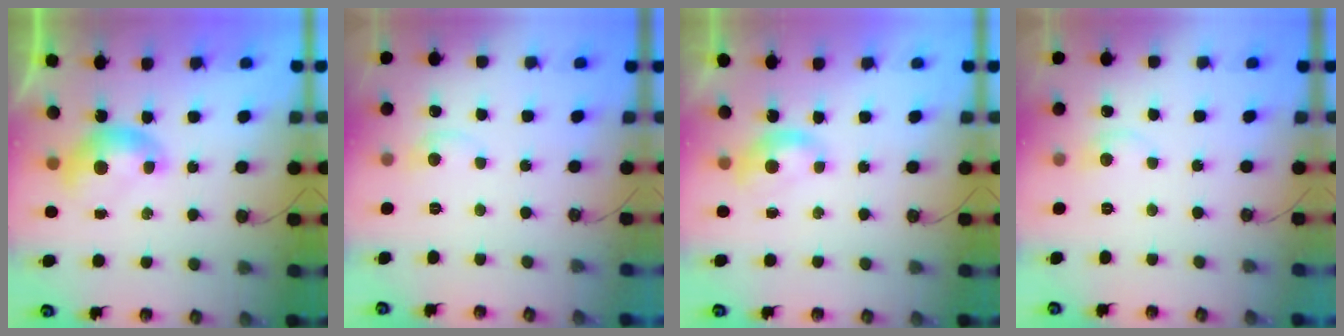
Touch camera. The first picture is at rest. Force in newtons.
{"total": 1.0, "press": 0.7, "slide": 0.7}
{"total": 0.5, "press": 0.4, "slide": 0.4}
{"total": 0.7, "press": 0.3, "slide": 0.7}